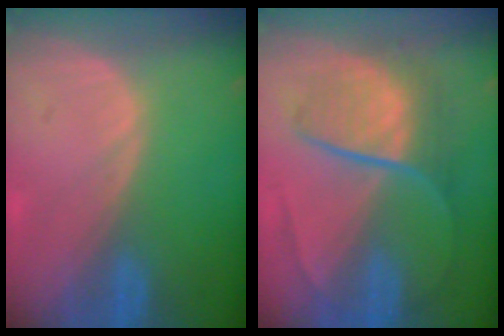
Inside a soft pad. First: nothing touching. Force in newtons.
{"total": 8.0, "press": 7.4, "slide": 2.9}